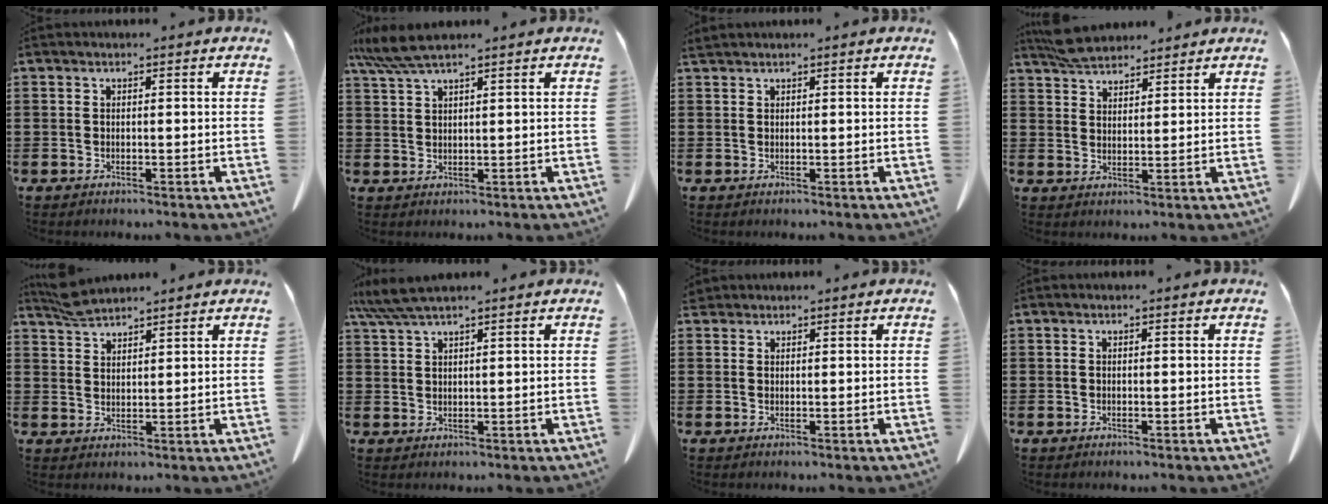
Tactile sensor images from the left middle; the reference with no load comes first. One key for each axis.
{"total": 5.2, "fx": 4.0, "fy": 0.3, "fz": 3.2, "tx": -0.071, "ty": -0.003, "tz": 0.075}
{"total": 0.7, "fx": 0.7, "fy": 0.0, "fz": 0.1, "tx": -0.004, "ty": -0.001, "tz": 0.015}
{"total": 5.0, "fx": 4.5, "fy": 1.6, "fz": 1.2, "tx": -0.038, "ty": -0.006, "tz": 0.088}
{"total": 3.4, "fx": 3.2, "fy": 0.7, "fz": 0.9, "tx": -0.027, "ty": -0.005, "tz": 0.062}
{"total": 4.4, "fx": 3.5, "fy": 0.2, "fz": 2.7, "tx": -0.060, "ty": -0.004, "tz": 0.066}
{"total": 1.1, "fx": 1.0, "fy": 0.5, "fz": 0.1, "tx": -0.007, "ty": 0.001, "tz": 0.021}
{"total": 0.0}